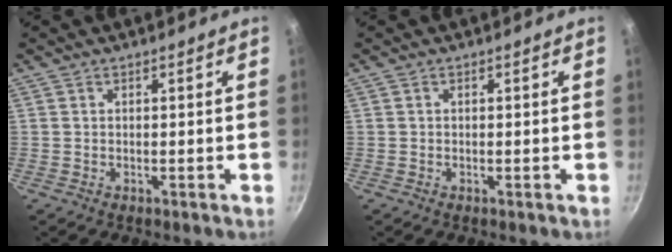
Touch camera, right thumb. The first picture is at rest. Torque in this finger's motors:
{"motor_torque": [-0.15, 0.30, 0.53, -0.07, 0.02]}